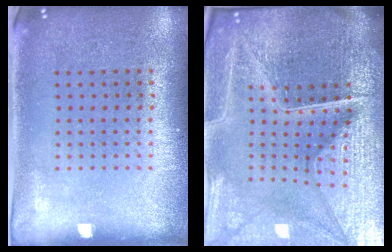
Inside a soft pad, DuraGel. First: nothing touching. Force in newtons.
{"total": 7.1, "press": 6.2, "slide": 3.4}